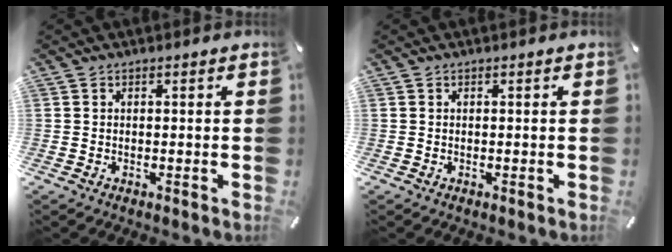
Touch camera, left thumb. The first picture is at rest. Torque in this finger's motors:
{"motor_torque": [-0.07, 0.06, -0.01, 0.00, 0.00]}